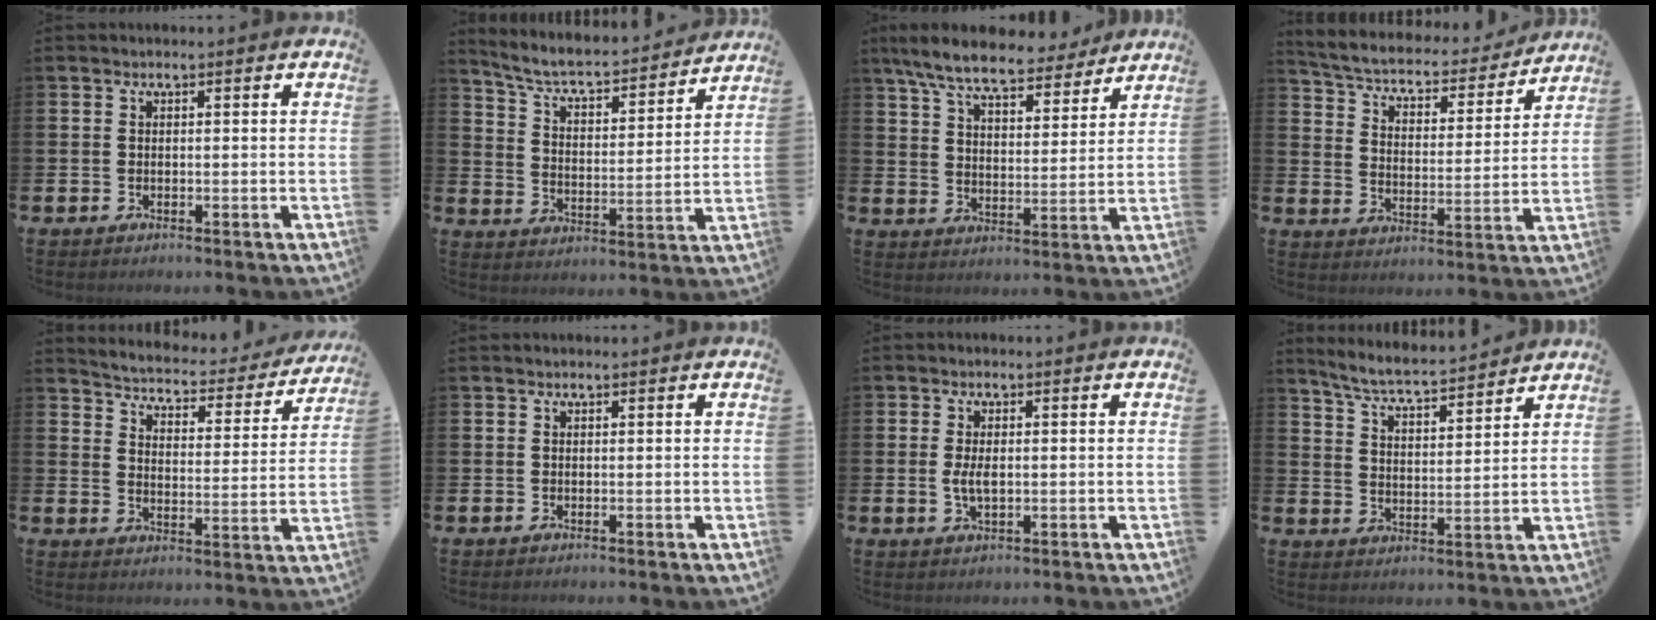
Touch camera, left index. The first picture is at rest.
{"total": 6.3, "force": [5.8, 0.9, 2.2], "torque": [-0.076, -0.049, 0.095]}
{"total": 8.6, "force": [7.7, 1.8, 3.4], "torque": [-0.095, -0.039, 0.137]}
{"total": 5.0, "force": [4.5, 1.6, 1.6], "torque": [-0.062, -0.040, 0.070]}
{"total": 3.9, "force": [3.7, 0.9, 0.6], "torque": [-0.040, -0.036, 0.057]}
{"total": 0.0}
{"total": 2.6, "force": [-0.1, 1.2, 2.3], "torque": [-0.044, 0.003, -0.003]}
{"total": 6.1, "force": [5.8, 0.3, 1.7], "torque": [-0.060, -0.039, 0.101]}